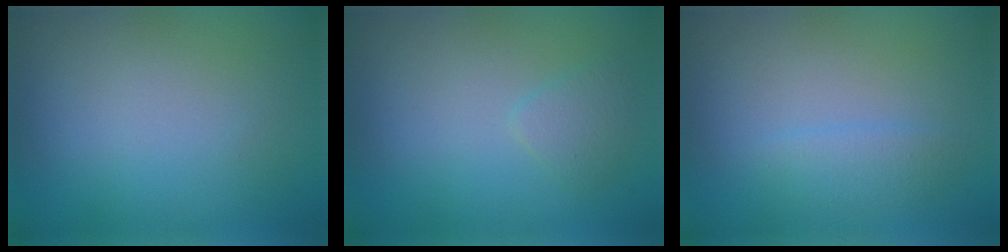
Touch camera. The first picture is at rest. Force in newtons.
{"total": 1.2, "press": 1.2, "slide": 0.1}
{"total": 1.5, "press": 1.5, "slide": 0.0}